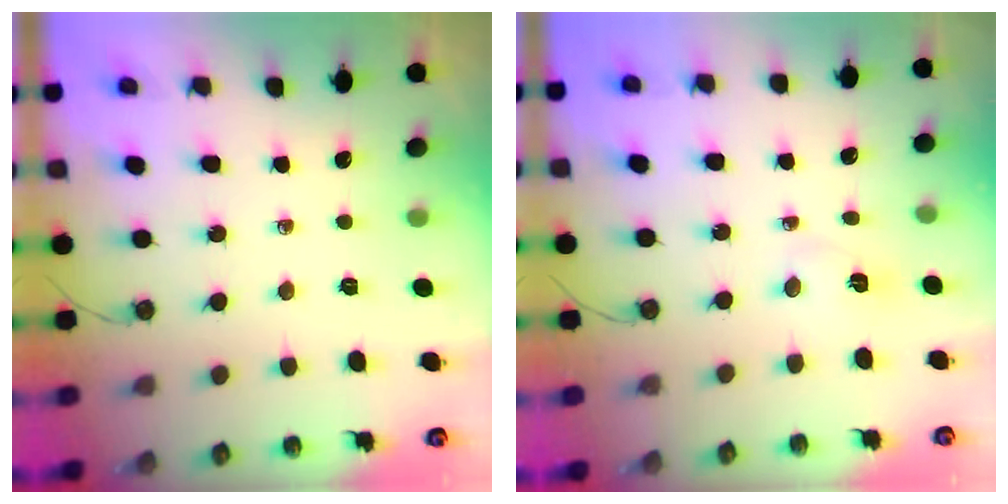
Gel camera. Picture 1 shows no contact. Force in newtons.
{"total": 2.2, "press": 2.2, "slide": 0.2}